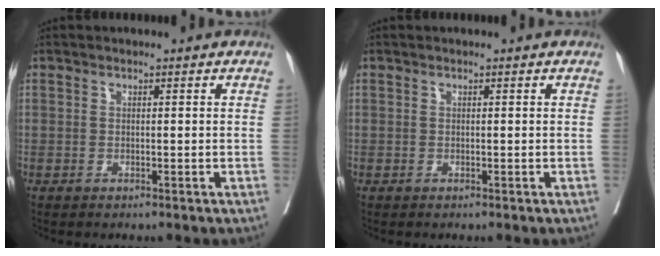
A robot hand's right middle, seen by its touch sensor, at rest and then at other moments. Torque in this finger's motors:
{"motor_torque": [0.00, 0.00, -0.08, -0.03]}